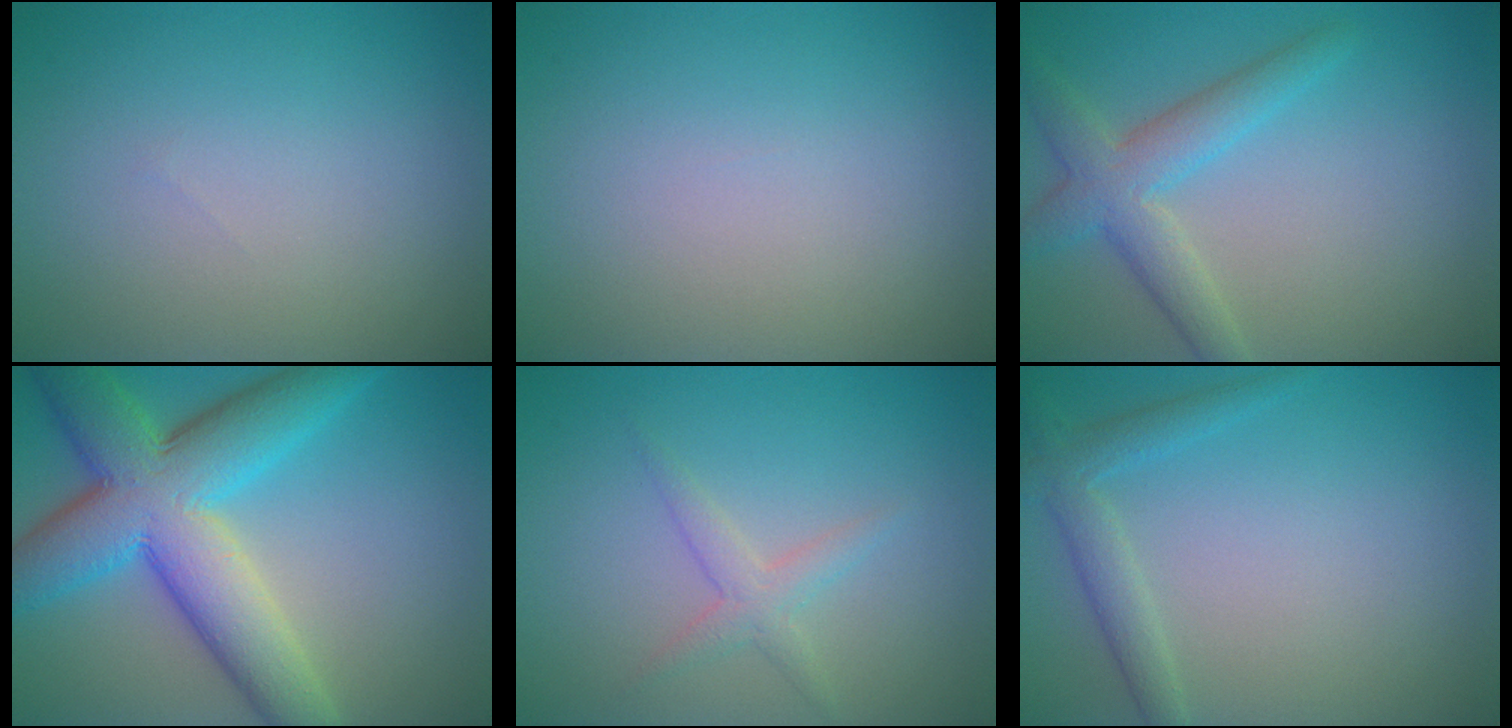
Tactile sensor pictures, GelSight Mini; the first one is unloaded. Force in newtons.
{"total": 0.0}
{"total": 4.1, "press": 4.1, "slide": 0.2}
{"total": 11.1, "press": 11.1, "slide": 0.3}
{"total": 1.8, "press": 1.8, "slide": 0.1}
{"total": 2.4, "press": 2.4, "slide": 0.2}